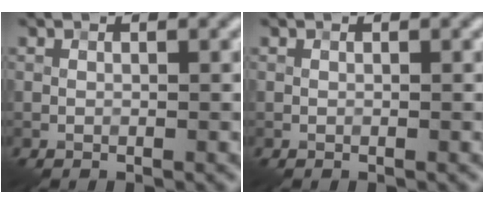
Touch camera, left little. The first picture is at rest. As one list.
[{"total": 0.0}]